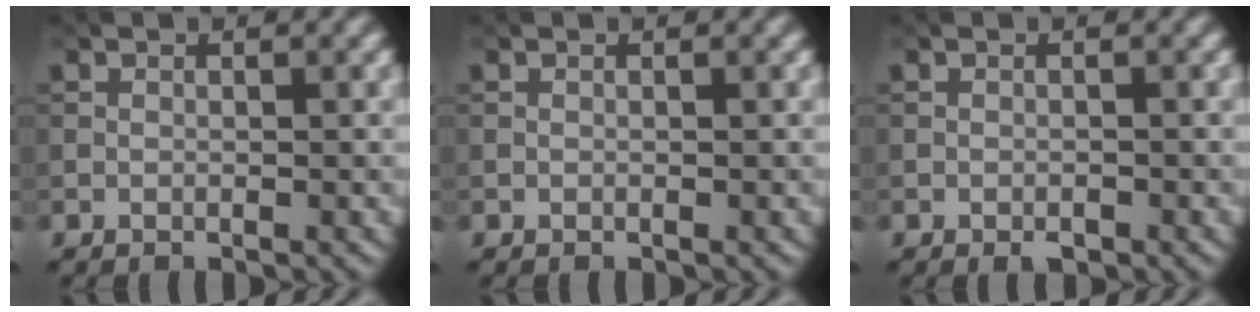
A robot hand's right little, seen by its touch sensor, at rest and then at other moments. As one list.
[{"total": 0.0}, {"total": 0.8, "force": [-0.6, 0.3, 0.5], "torque": [-0.005, -0.001, -0.009]}]